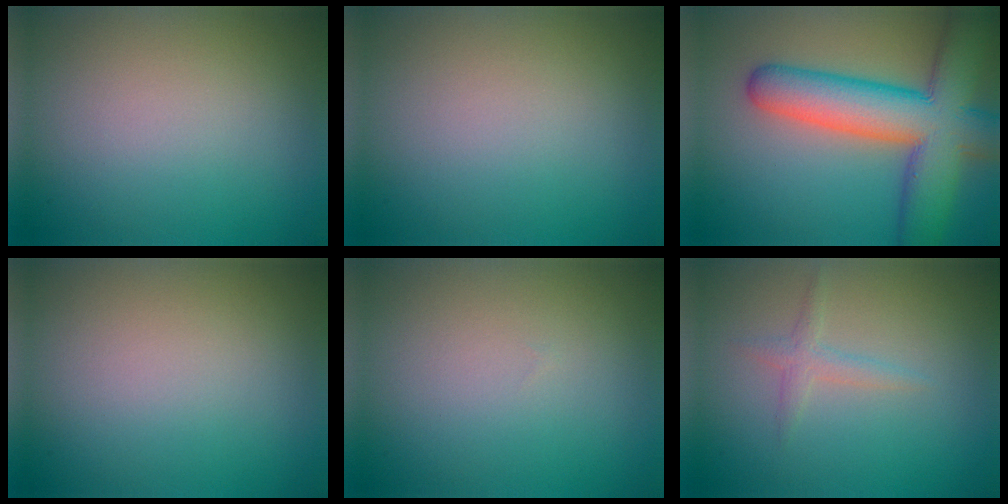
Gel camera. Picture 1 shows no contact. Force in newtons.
{"total": 0.0}
{"total": 10.7, "press": 10.7, "slide": 0.6}
{"total": 0.0}
{"total": 0.0}
{"total": 1.3, "press": 1.3, "slide": 0.1}